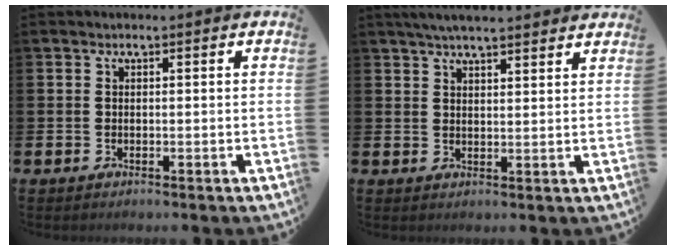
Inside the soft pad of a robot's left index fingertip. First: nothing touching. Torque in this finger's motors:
{"motor_torque": [0.04, -0.82, 0.79, 0.21]}